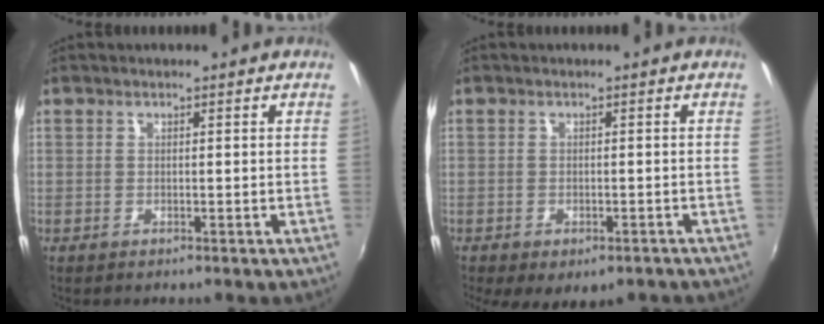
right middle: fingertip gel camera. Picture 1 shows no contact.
{"total": 7.1, "force": [-4.6, 3.3, 4.2], "torque": [-0.084, -0.033, -0.059]}